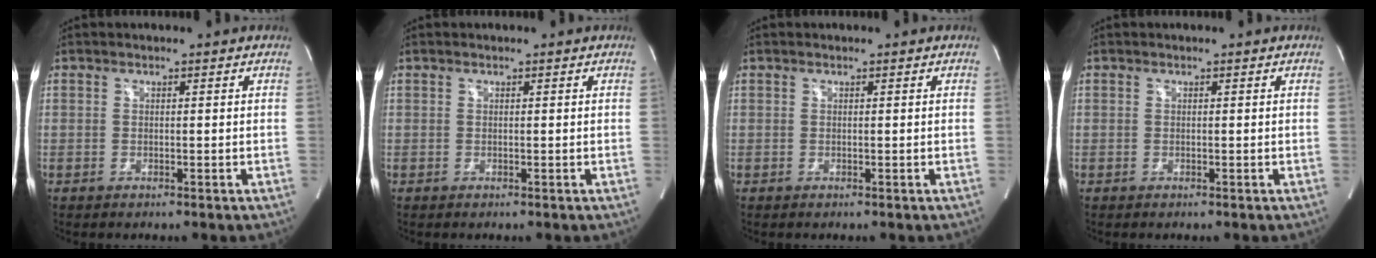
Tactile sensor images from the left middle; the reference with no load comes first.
{"total": 0.0}
{"total": 0.0}
{"total": 0.0}